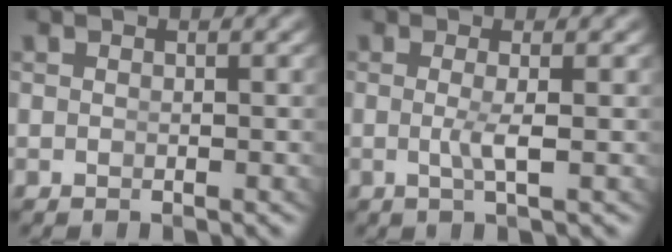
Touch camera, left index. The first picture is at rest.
{"total": 1.8, "force": [-0.3, -0.6, 1.6], "torque": [-0.040, -0.014, 0.003]}